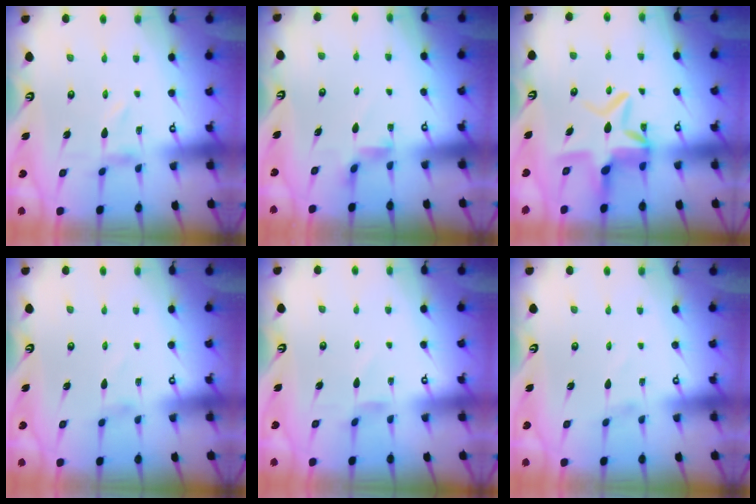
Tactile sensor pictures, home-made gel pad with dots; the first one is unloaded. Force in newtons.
{"total": 2.6, "press": 2.6, "slide": 0.5}
{"total": 10.0, "press": 9.8, "slide": 1.7}
{"total": 1.2, "press": 1.2, "slide": 0.1}
{"total": 1.7, "press": 1.7, "slide": 0.4}
{"total": 1.5, "press": 1.5, "slide": 0.1}